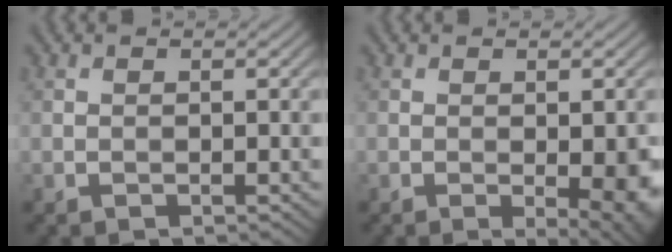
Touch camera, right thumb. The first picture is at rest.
{"total": 4.4, "force": [-0.9, 1.0, 4.2], "torque": [-0.060, -0.009, -0.007]}